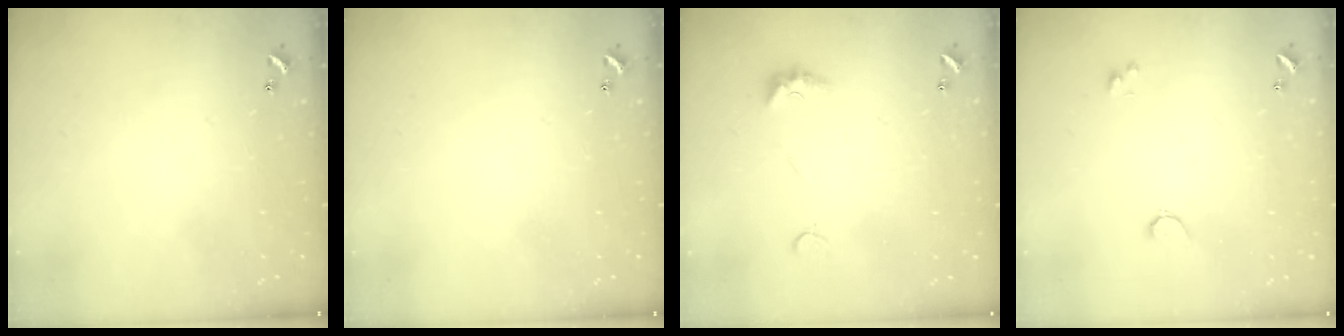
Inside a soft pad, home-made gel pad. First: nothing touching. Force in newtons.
{"total": 0.0}
{"total": 2.5, "press": 2.4, "slide": 0.7}
{"total": 0.8, "press": 0.7, "slide": 0.4}